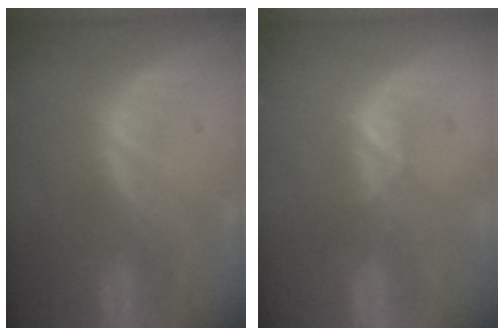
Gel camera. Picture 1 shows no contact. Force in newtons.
{"total": 1.5, "press": 1.4, "slide": 0.2}